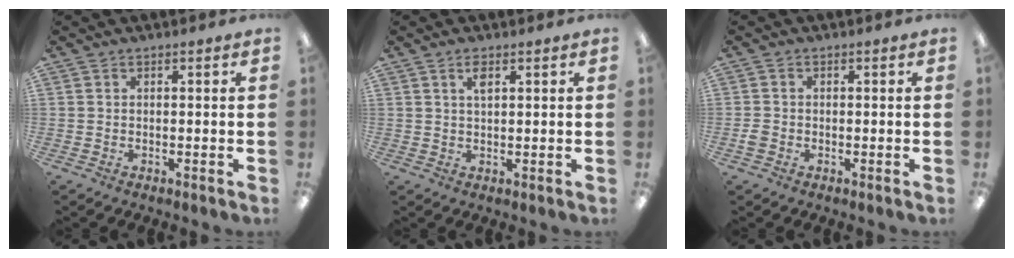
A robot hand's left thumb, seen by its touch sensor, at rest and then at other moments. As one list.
[{"total": 2.6, "force": [1.5, 1.0, 1.9], "torque": [-0.035, 0.001, 0.023]}, {"total": 1.7, "force": [-0.7, 1.4, 0.8], "torque": [-0.014, 0.003, -0.012]}]